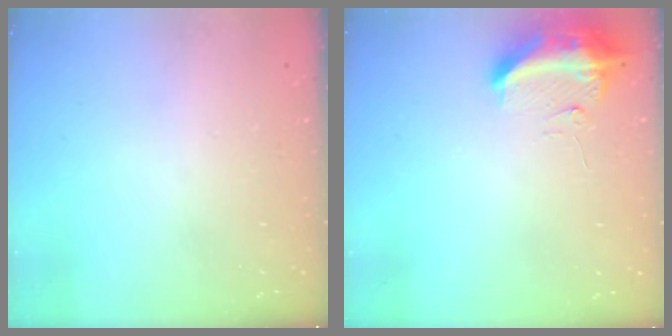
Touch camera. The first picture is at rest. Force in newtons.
{"total": 10.4, "press": 10.4, "slide": 1.0}